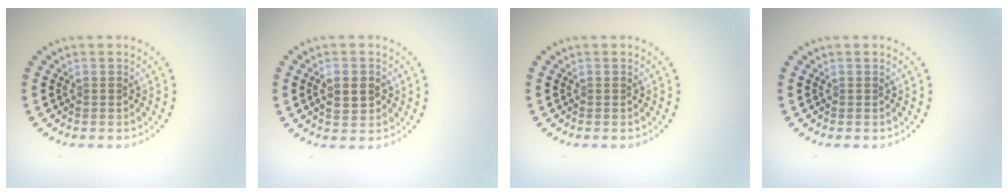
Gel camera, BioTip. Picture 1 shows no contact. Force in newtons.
{"total": 2.8, "press": 2.8, "slide": 0.2}
{"total": 0.0}
{"total": 0.0}